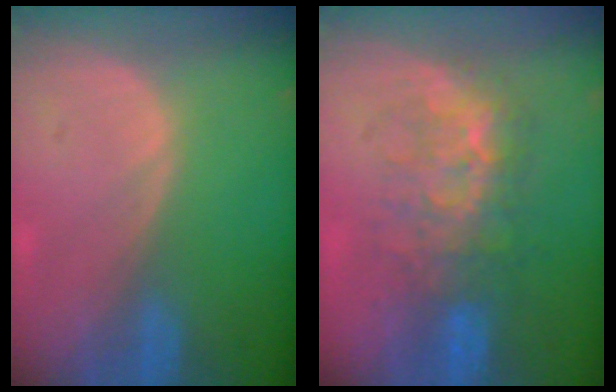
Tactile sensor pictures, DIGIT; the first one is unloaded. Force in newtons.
{"total": 7.7, "press": 7.5, "slide": 1.4}